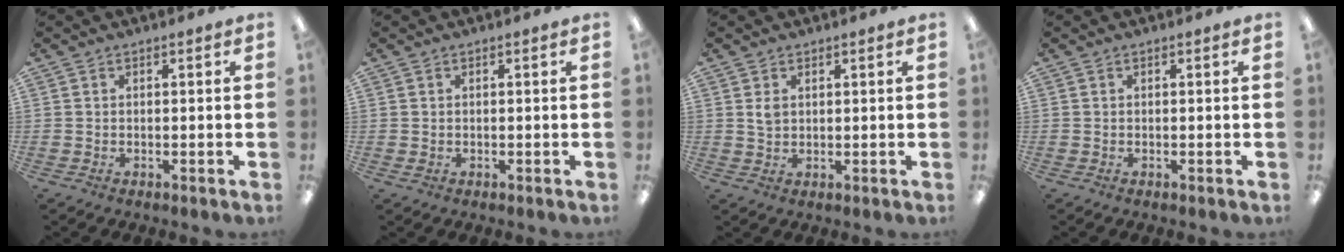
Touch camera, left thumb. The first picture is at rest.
{"total": 0.7, "force": [0.3, 0.5, 0.3], "torque": [-0.007, 0.004, 0.005]}
{"total": 2.4, "force": [1.3, 1.6, 1.2], "torque": [-0.020, -0.002, 0.023]}
{"total": 0.0}